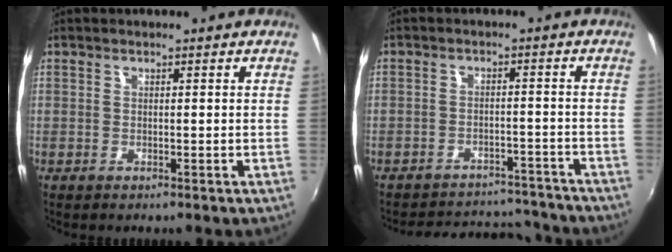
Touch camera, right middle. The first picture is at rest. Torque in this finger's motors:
{"motor_torque": [0.70, -1.44, -0.06, 0.01]}